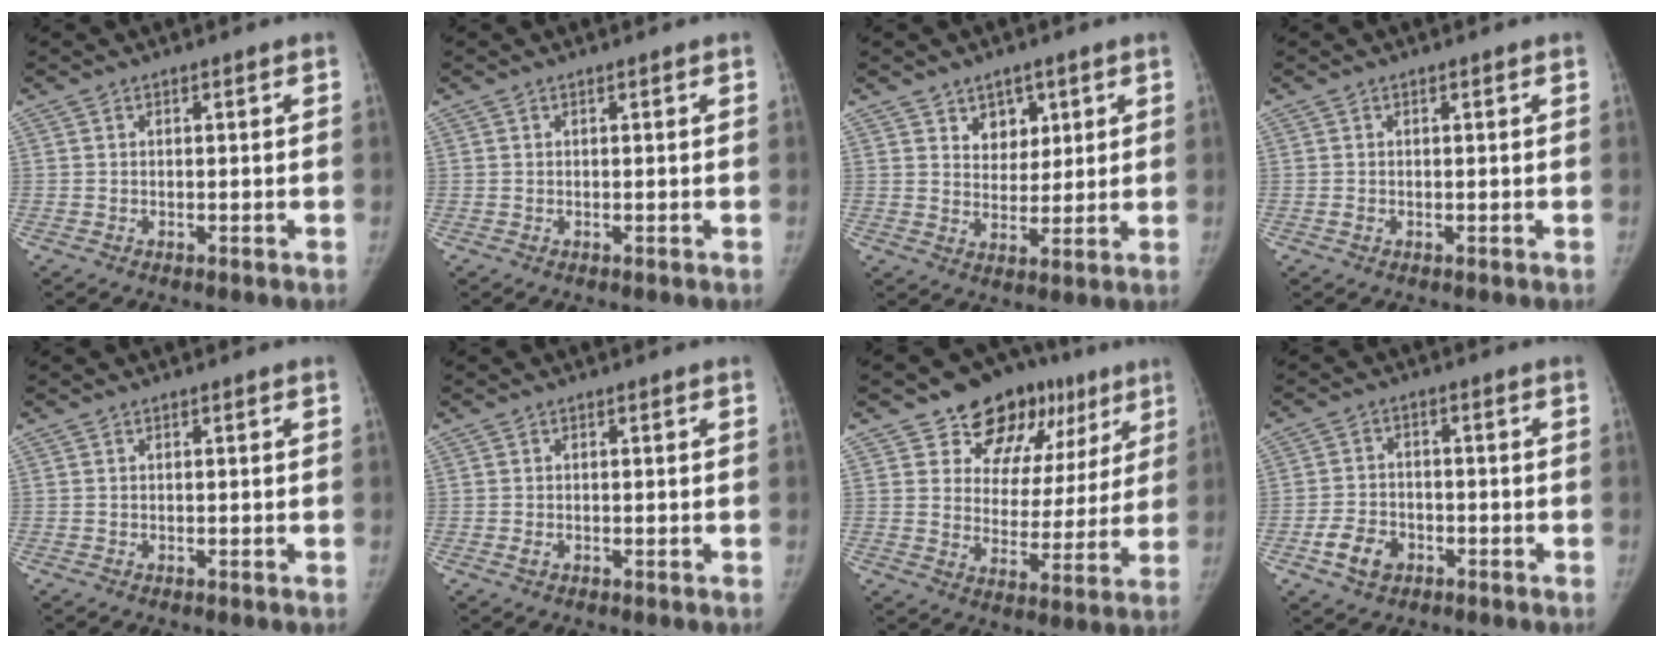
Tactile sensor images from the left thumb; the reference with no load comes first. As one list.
[{"total": 0.0}, {"total": 5.8, "force": [3.0, 4.3, 2.3], "torque": [-0.001, -0.019, 0.052]}, {"total": 0.6, "force": [-0.2, 0.5, 0.2], "torque": [-0.003, 0.000, -0.004]}, {"total": 0.0}, {"total": 1.0, "force": [-0.5, 0.6, 0.6], "torque": [-0.013, 0.000, -0.009]}, {"total": 17.4, "force": [10.4, 11.5, 7.9], "torque": [-0.039, -0.029, 0.145]}, {"total": 6.3, "force": [-3.1, 4.5, 3.0], "torque": [-0.046, 0.018, -0.052]}]